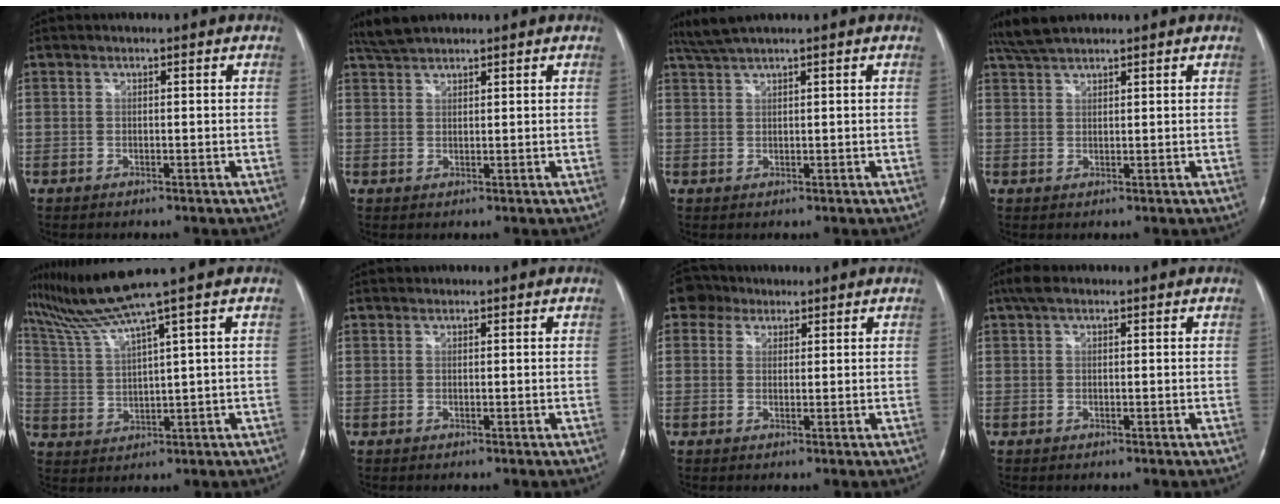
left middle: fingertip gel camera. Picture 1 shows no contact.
{"total": 3.7, "force": [3.3, 0.8, 1.3], "torque": [-0.033, 0.014, 0.066]}
{"total": 3.2, "force": [2.7, -0.5, 1.7], "torque": [-0.043, 0.014, 0.058]}
{"total": 4.5, "force": [4.0, 0.7, 1.9], "torque": [-0.049, 0.016, 0.081]}
{"total": 7.5, "force": [5.9, -2.9, 3.5], "torque": [-0.084, 0.001, 0.125]}
{"total": 0.0}
{"total": 3.4, "force": [2.1, 2.7, 0.1], "torque": [-0.003, 0.014, 0.032]}
{"total": 2.8, "force": [1.7, 1.1, 1.9], "torque": [-0.042, 0.023, 0.033]}